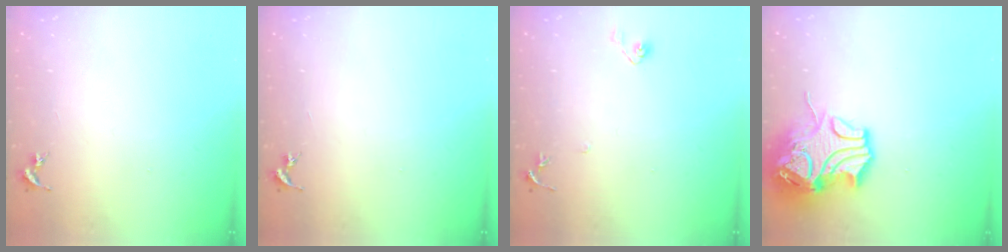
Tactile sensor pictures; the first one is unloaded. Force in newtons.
{"total": 0.0}
{"total": 4.8, "press": 4.7, "slide": 1.0}
{"total": 13.9, "press": 13.8, "slide": 2.1}